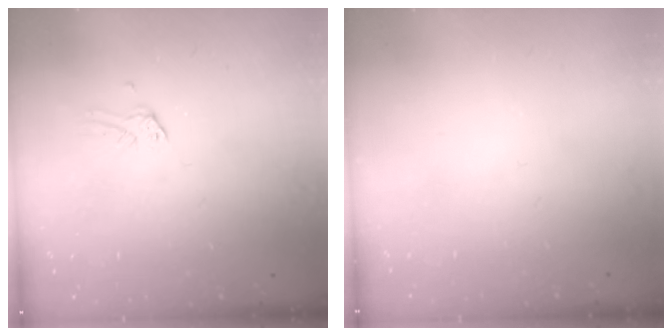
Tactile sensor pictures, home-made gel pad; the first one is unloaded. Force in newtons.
{"total": 0.0}